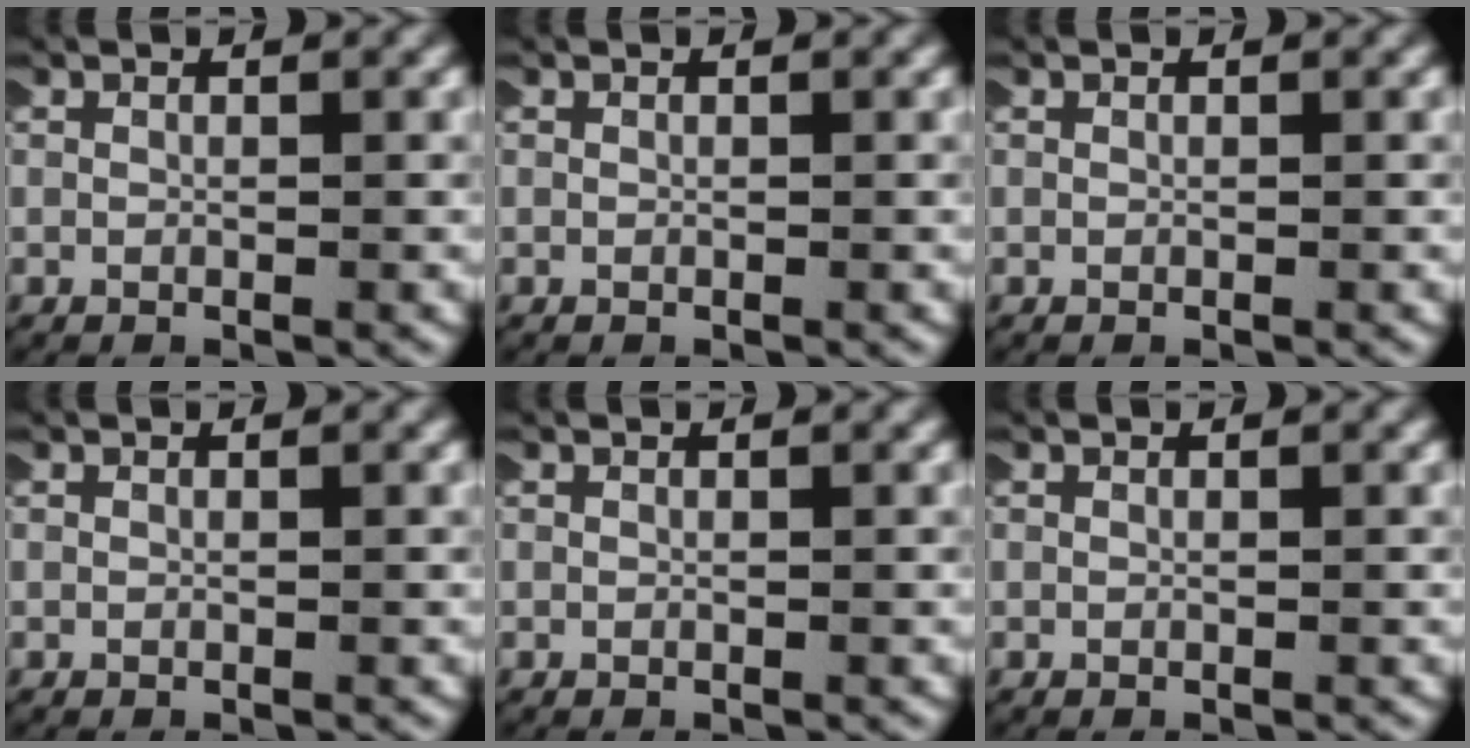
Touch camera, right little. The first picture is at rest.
{"total": 0.0}
{"total": 0.0}
{"total": 0.0}
{"total": 0.0}
{"total": 0.0}